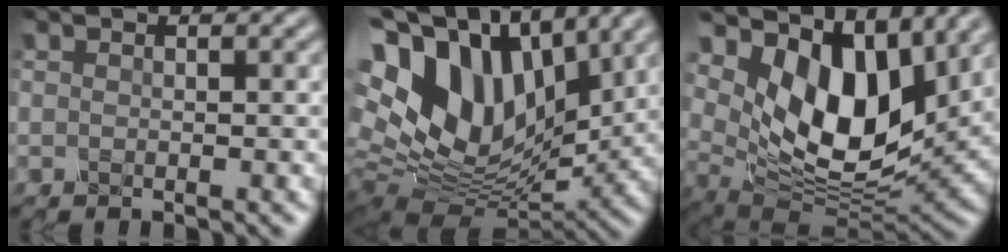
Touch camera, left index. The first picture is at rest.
{"total": 15.0, "force": [3.9, 10.0, 10.6], "torque": [-0.215, 0.010, 0.095]}
{"total": 9.8, "force": [4.2, 5.5, 7.0], "torque": [-0.125, -0.014, 0.084]}